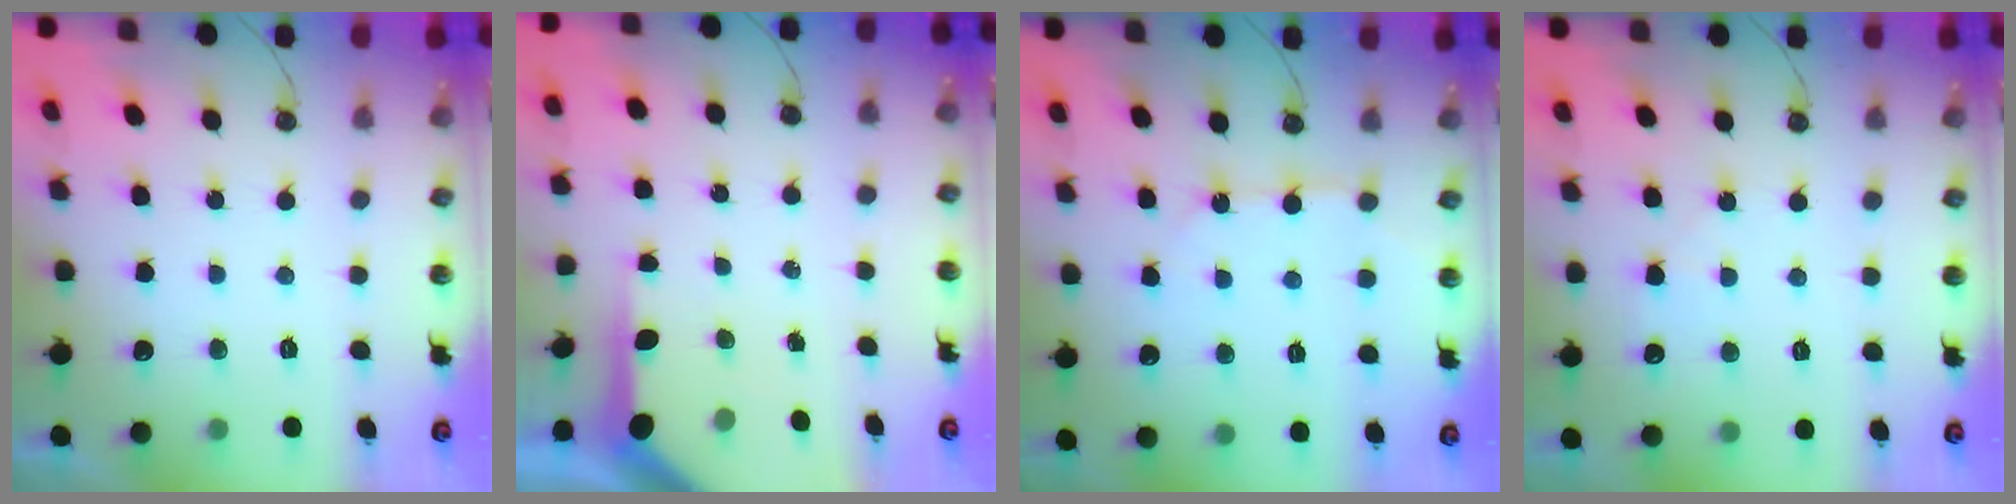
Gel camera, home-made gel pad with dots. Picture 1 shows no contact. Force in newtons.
{"total": 7.6, "press": 7.5, "slide": 0.6}
{"total": 6.8, "press": 6.8, "slide": 0.6}
{"total": 5.2, "press": 5.1, "slide": 0.8}